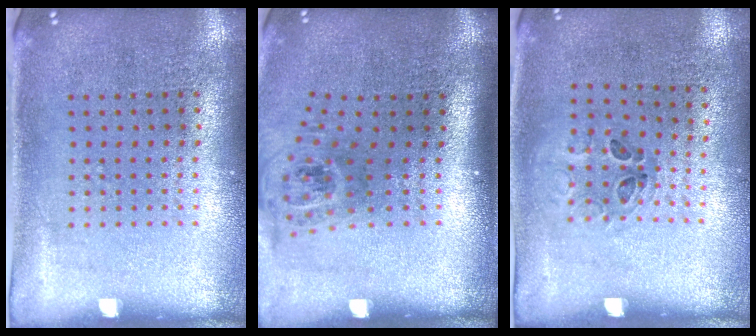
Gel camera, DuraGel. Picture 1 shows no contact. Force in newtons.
{"total": 1.8, "press": 1.3, "slide": 1.2}
{"total": 1.1, "press": 0.6, "slide": 0.9}